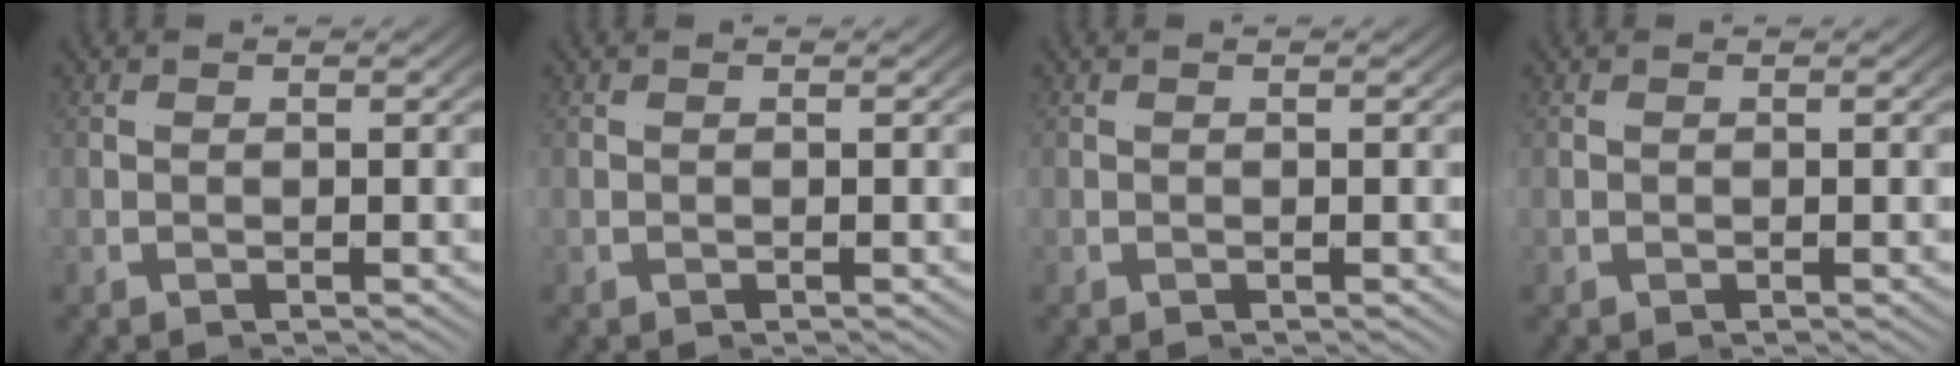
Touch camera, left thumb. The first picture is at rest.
{"total": 0.0}
{"total": 0.0}
{"total": 0.0}